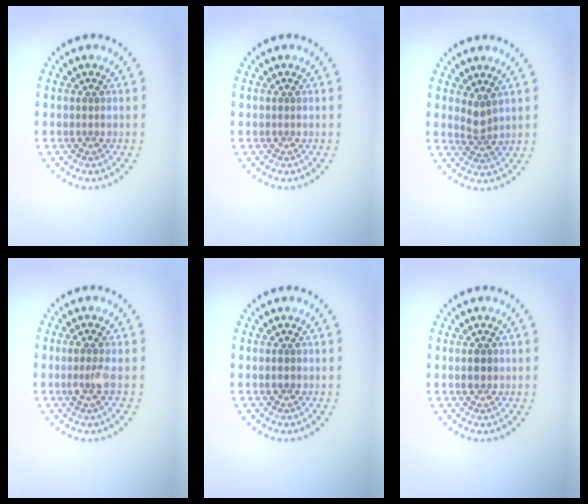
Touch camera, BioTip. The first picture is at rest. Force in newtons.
{"total": 0.0}
{"total": 1.9, "press": 1.4, "slide": 1.2}
{"total": 1.7, "press": 1.4, "slide": 0.9}
{"total": 0.9, "press": 0.9, "slide": 0.3}
{"total": 1.3, "press": 1.3, "slide": 0.1}